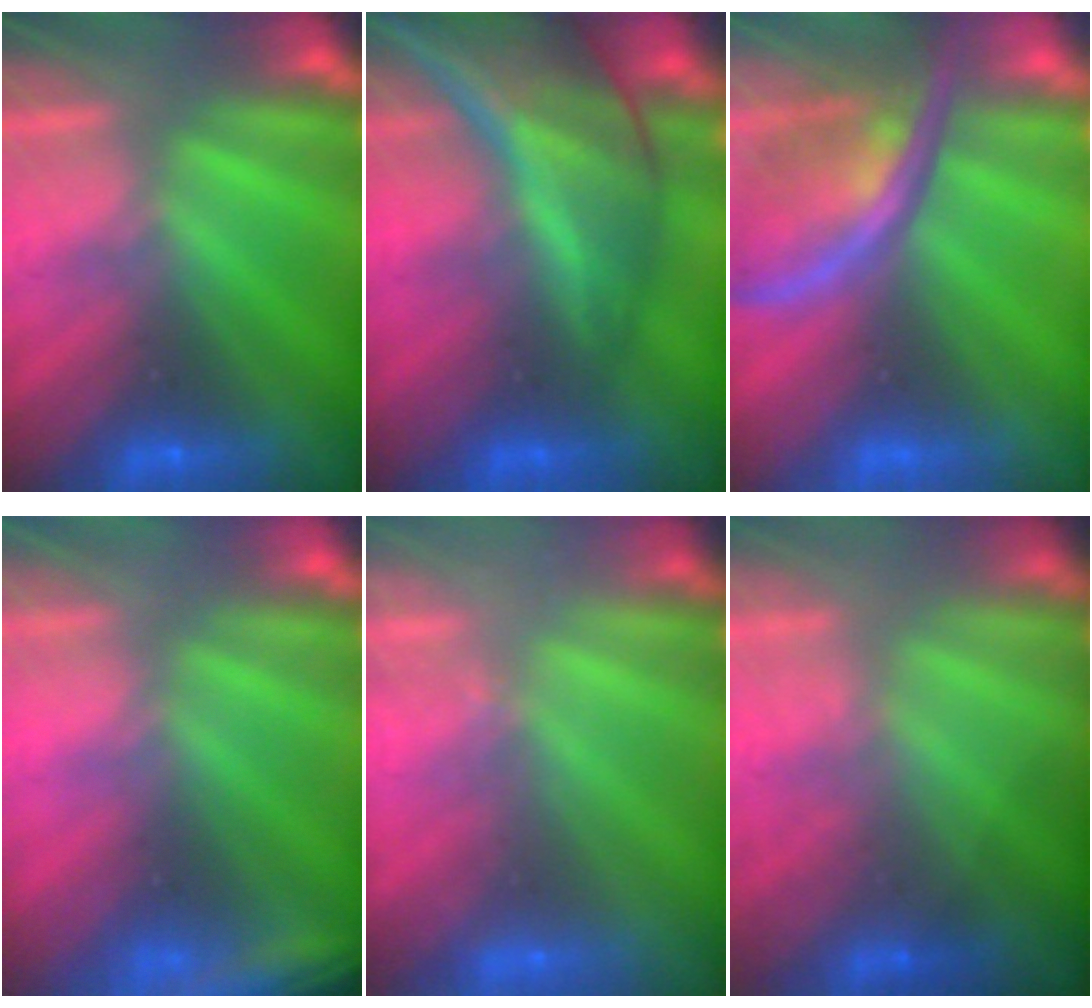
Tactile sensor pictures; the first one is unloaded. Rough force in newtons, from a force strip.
{"total": 7.8}
{"total": 2.6}
{"total": 2.4}
{"total": 2.6}
{"total": 1.2}